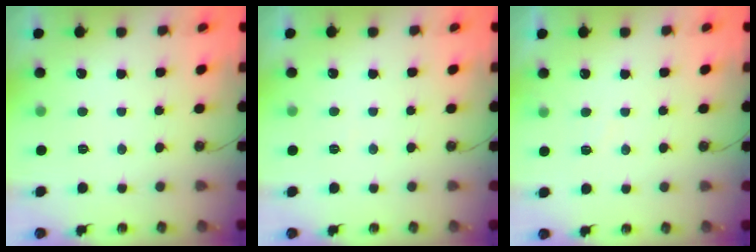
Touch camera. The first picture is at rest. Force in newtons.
{"total": 2.7, "press": 2.7, "slide": 0.5}
{"total": 5.7, "press": 5.7, "slide": 0.8}